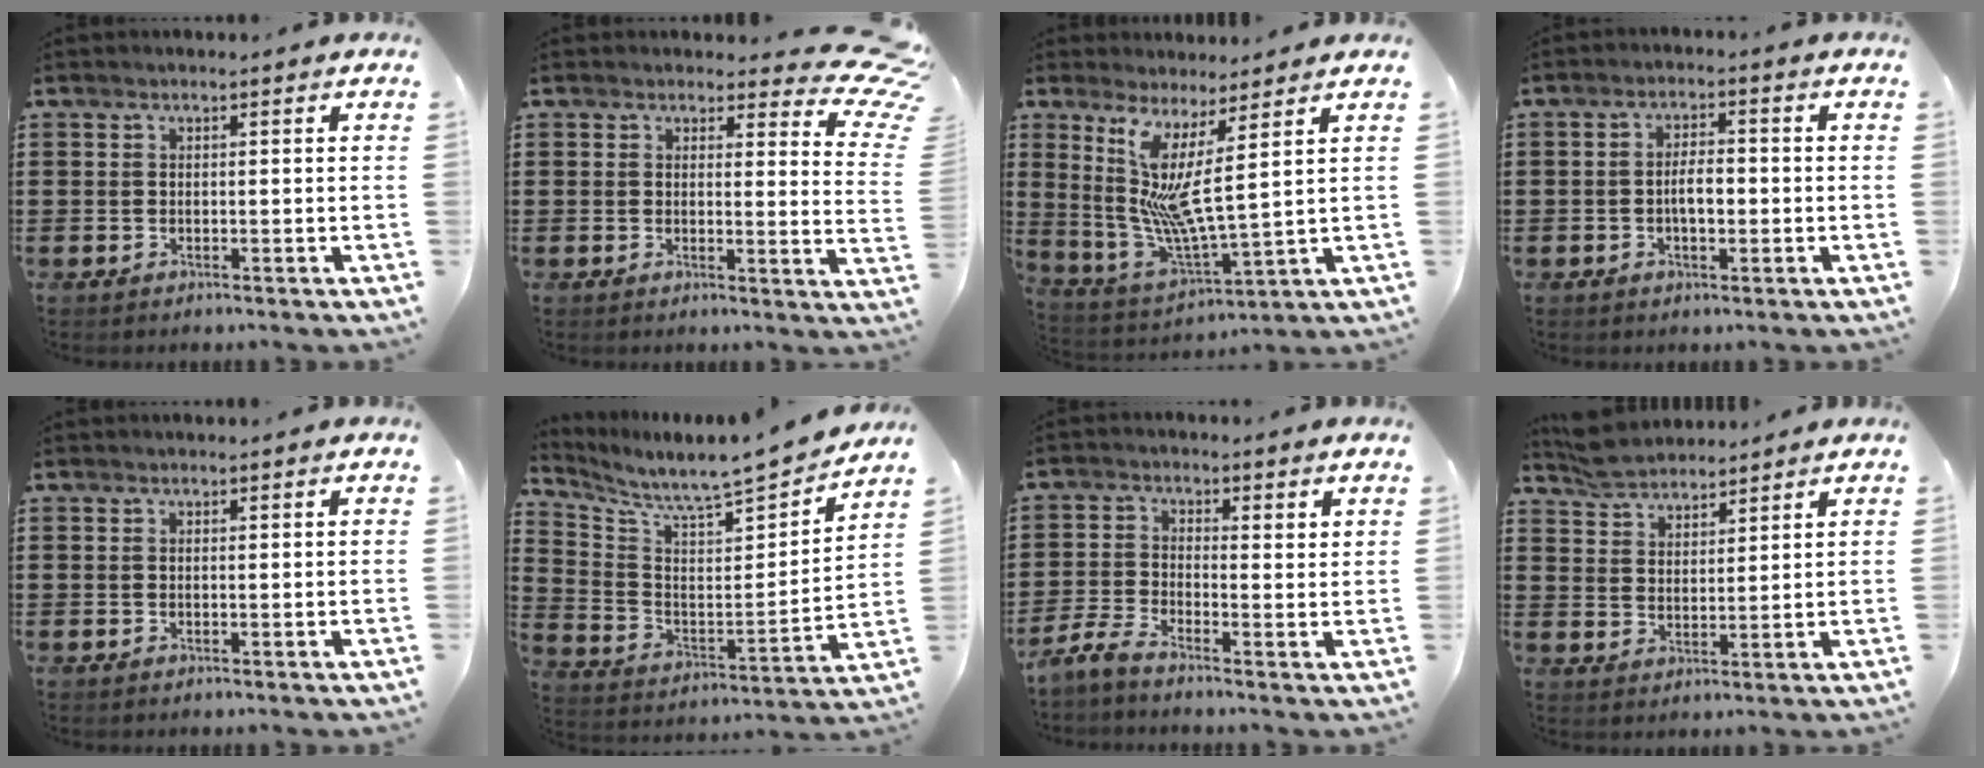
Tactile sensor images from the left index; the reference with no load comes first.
{"total": 4.9, "force": [3.8, 1.7, 2.6], "torque": [-0.037, -0.023, 0.061]}
{"total": 8.1, "force": [4.0, 0.2, 7.0], "torque": [-0.161, -0.057, 0.065]}
{"total": 3.9, "force": [-0.6, 1.5, 3.5], "torque": [-0.063, 0.006, -0.012]}
{"total": 0.0}
{"total": 6.7, "force": [6.6, 0.0, 1.4], "torque": [-0.066, -0.064, 0.104]}
{"total": 3.1, "force": [-1.8, 0.7, 2.4], "torque": [-0.059, -0.006, -0.042]}
{"total": 4.6, "force": [4.4, 1.3, 0.4], "torque": [-0.025, -0.007, 0.084]}